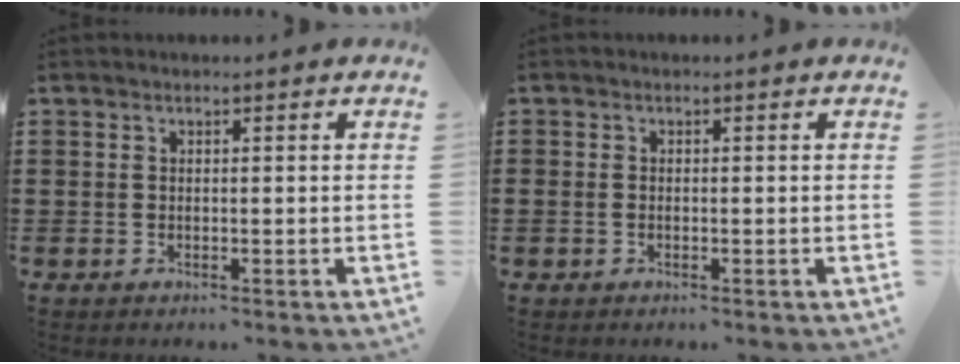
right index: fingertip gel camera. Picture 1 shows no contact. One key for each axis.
{"total": 0.6, "fx": -0.4, "fy": 0.4, "fz": 0.3, "tx": -0.007, "ty": 0.001, "tz": -0.008}